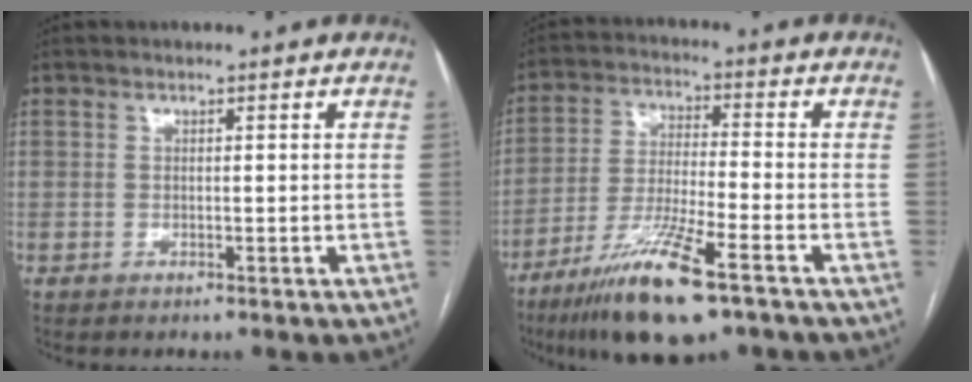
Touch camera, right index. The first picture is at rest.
{"total": 13.5, "force": [-8.3, 1.4, 10.6], "torque": [-0.207, -0.032, -0.147]}